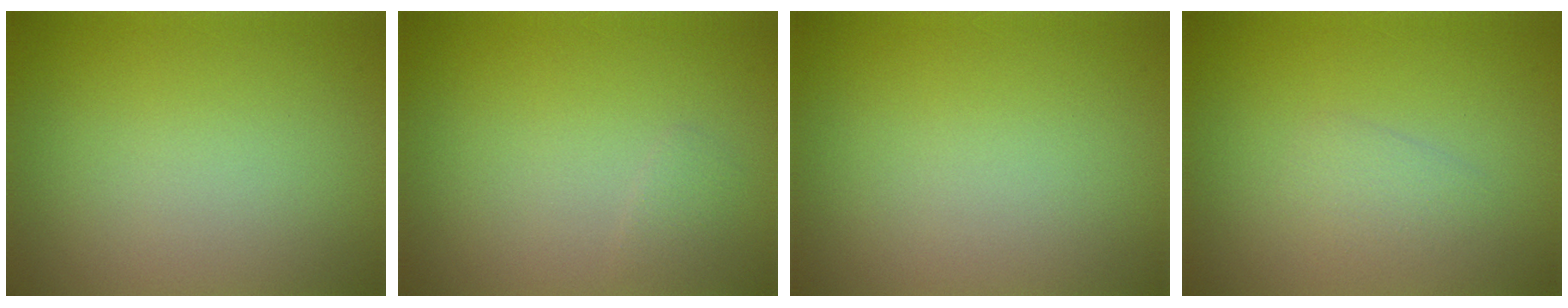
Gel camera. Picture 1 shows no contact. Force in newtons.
{"total": 0.7, "press": 0.7, "slide": 0.1}
{"total": 0.0}
{"total": 1.4, "press": 1.4, "slide": 0.1}